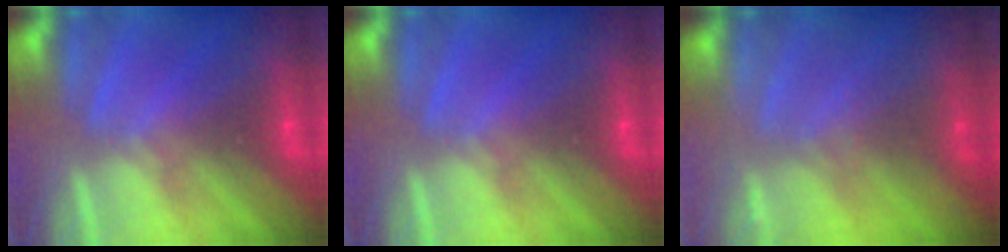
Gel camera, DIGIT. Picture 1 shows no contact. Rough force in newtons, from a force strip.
{"total": 0.0}
{"total": 2.3}